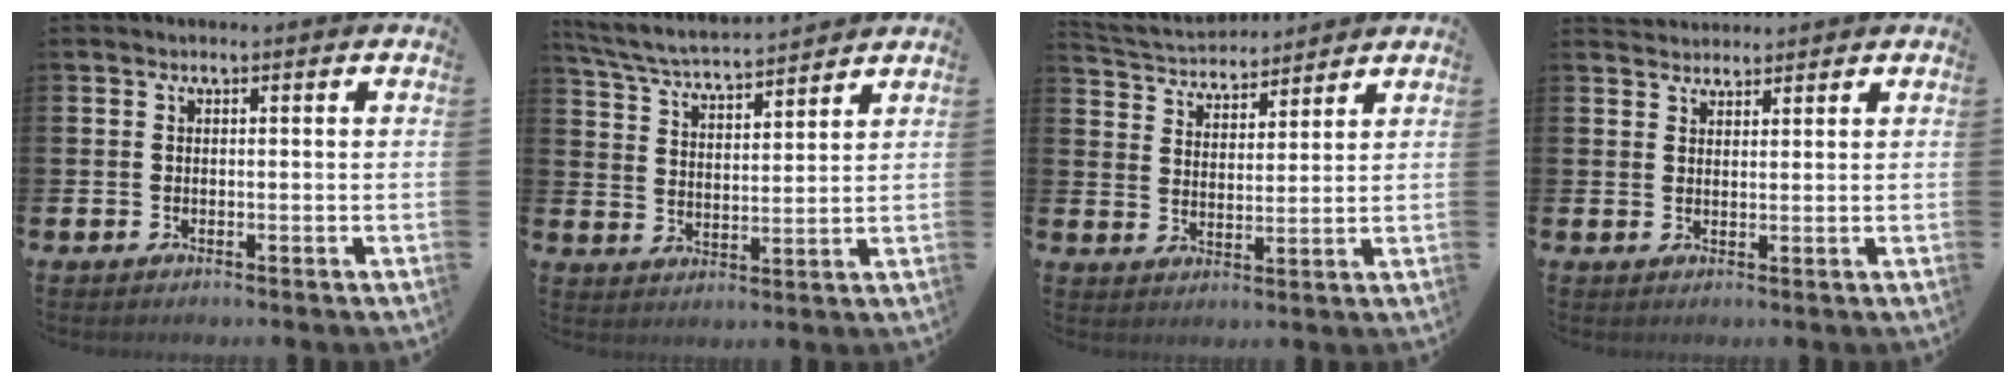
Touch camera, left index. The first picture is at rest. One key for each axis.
{"total": 5.3, "fx": 5.2, "fy": 0.4, "fz": 1.0, "tx": -0.044, "ty": -0.036, "tz": 0.088}
{"total": 4.1, "fx": 3.9, "fy": 1.2, "fz": -0.2, "tx": -0.020, "ty": -0.027, "tz": 0.067}
{"total": 2.4, "fx": 2.3, "fy": 0.7, "fz": -0.2, "tx": -0.001, "ty": -0.008, "tz": 0.044}